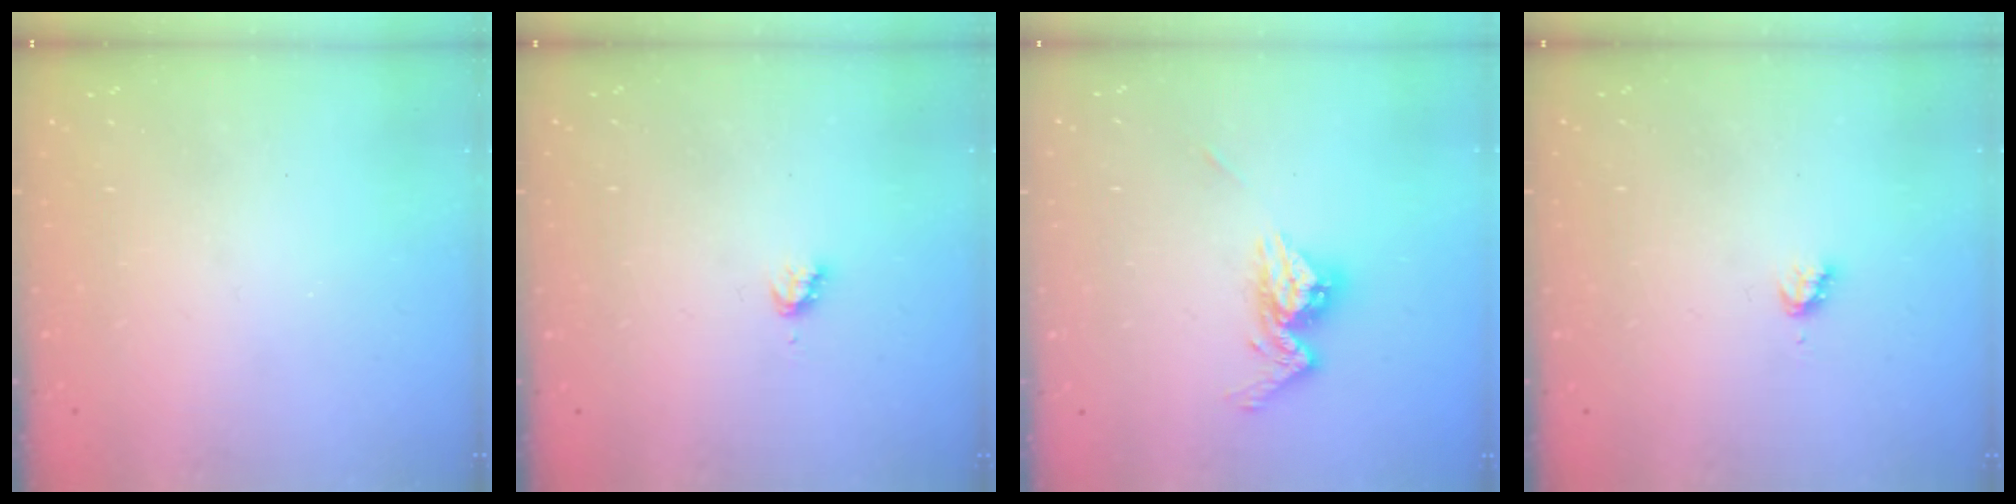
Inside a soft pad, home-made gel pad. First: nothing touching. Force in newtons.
{"total": 2.8, "press": 2.8, "slide": 0.3}
{"total": 10.6, "press": 10.6, "slide": 1.0}
{"total": 2.8, "press": 2.8, "slide": 0.3}